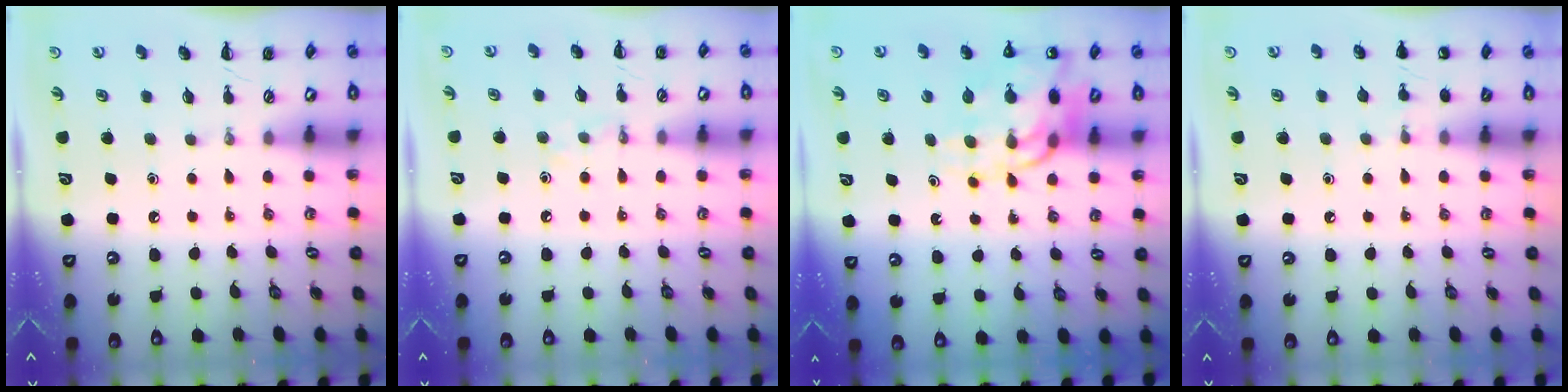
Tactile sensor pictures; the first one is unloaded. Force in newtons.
{"total": 3.8, "press": 3.7, "slide": 1.2}
{"total": 13.1, "press": 12.6, "slide": 3.5}
{"total": 5.4, "press": 5.2, "slide": 1.6}